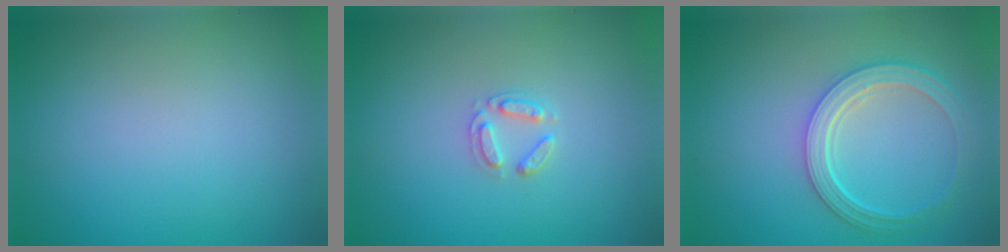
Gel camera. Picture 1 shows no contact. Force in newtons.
{"total": 1.7, "press": 1.7, "slide": 0.2}
{"total": 4.7, "press": 3.7, "slide": 2.9}